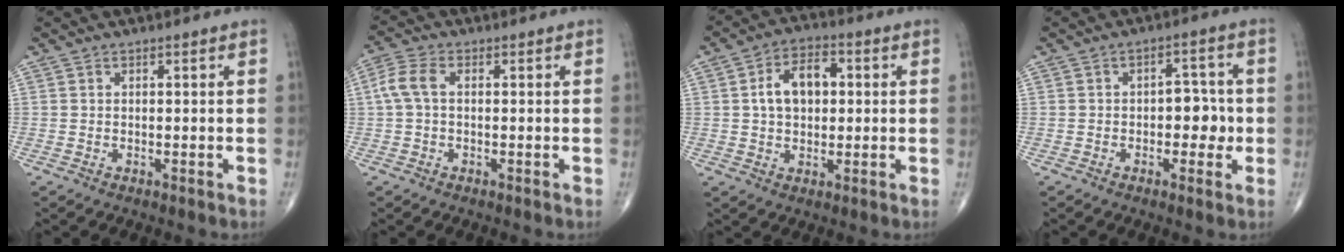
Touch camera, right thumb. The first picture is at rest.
{"total": 4.7, "force": [0.3, 2.6, 3.9], "torque": [-0.099, 0.014, 0.001]}
{"total": 9.0, "force": [1.1, 5.8, 6.8], "torque": [-0.098, 0.017, 0.015]}
{"total": 5.8, "force": [-0.9, 3.5, 4.5], "torque": [-0.026, 0.016, -0.017]}